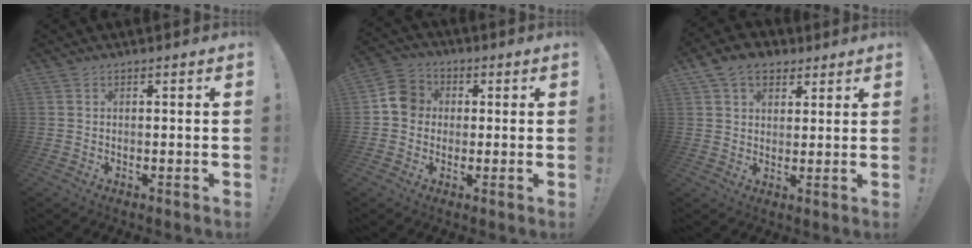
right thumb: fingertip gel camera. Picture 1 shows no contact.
{"total": 8.2, "force": [0.4, 7.5, 3.4], "torque": [-0.042, 0.021, 0.012]}
{"total": 8.9, "force": [5.0, 6.2, 4.1], "torque": [-0.063, -0.014, 0.095]}